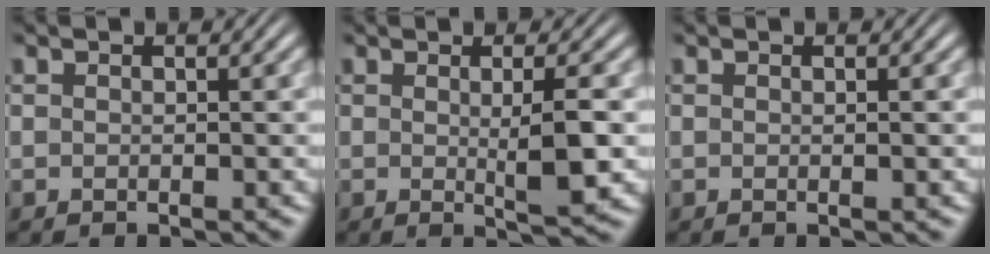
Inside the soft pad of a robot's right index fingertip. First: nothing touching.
{"total": 3.0, "force": [-0.1, -0.1, 3.0], "torque": [-0.046, -0.011, 0.001]}
{"total": 0.0}